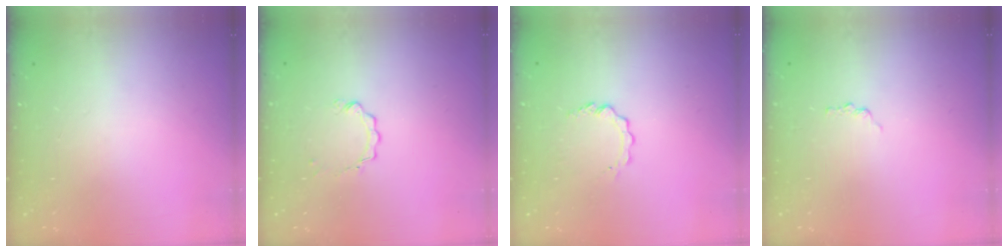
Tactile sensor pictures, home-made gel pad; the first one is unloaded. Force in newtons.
{"total": 2.3, "press": 2.3, "slide": 0.3}
{"total": 3.3, "press": 3.3, "slide": 0.3}
{"total": 0.8, "press": 0.8, "slide": 0.1}